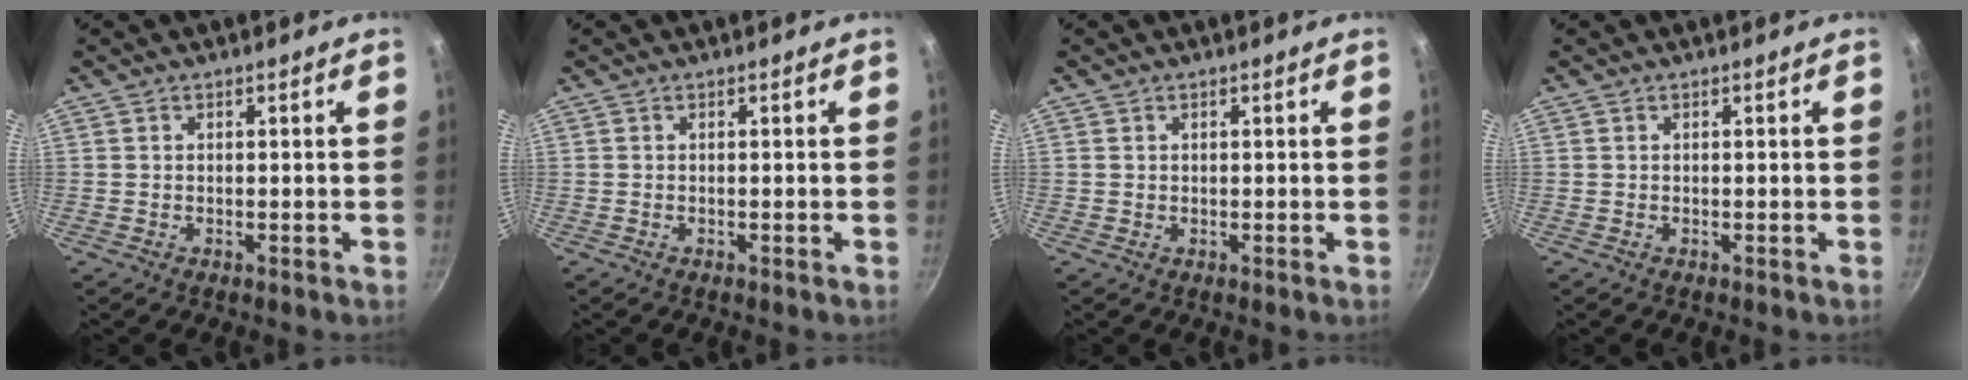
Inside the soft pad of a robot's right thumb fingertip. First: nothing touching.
{"total": 0.0}
{"total": 0.6, "force": [0.2, 0.5, 0.0], "torque": [0.008, 0.001, 0.001]}
{"total": 0.0}